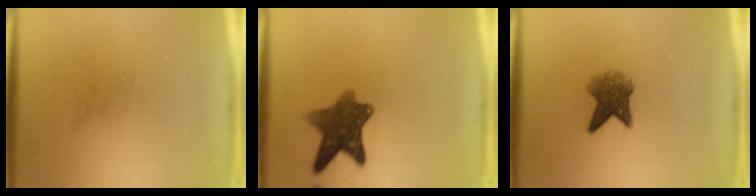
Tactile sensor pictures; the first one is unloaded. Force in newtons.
{"total": 8.6}
{"total": 5.2}